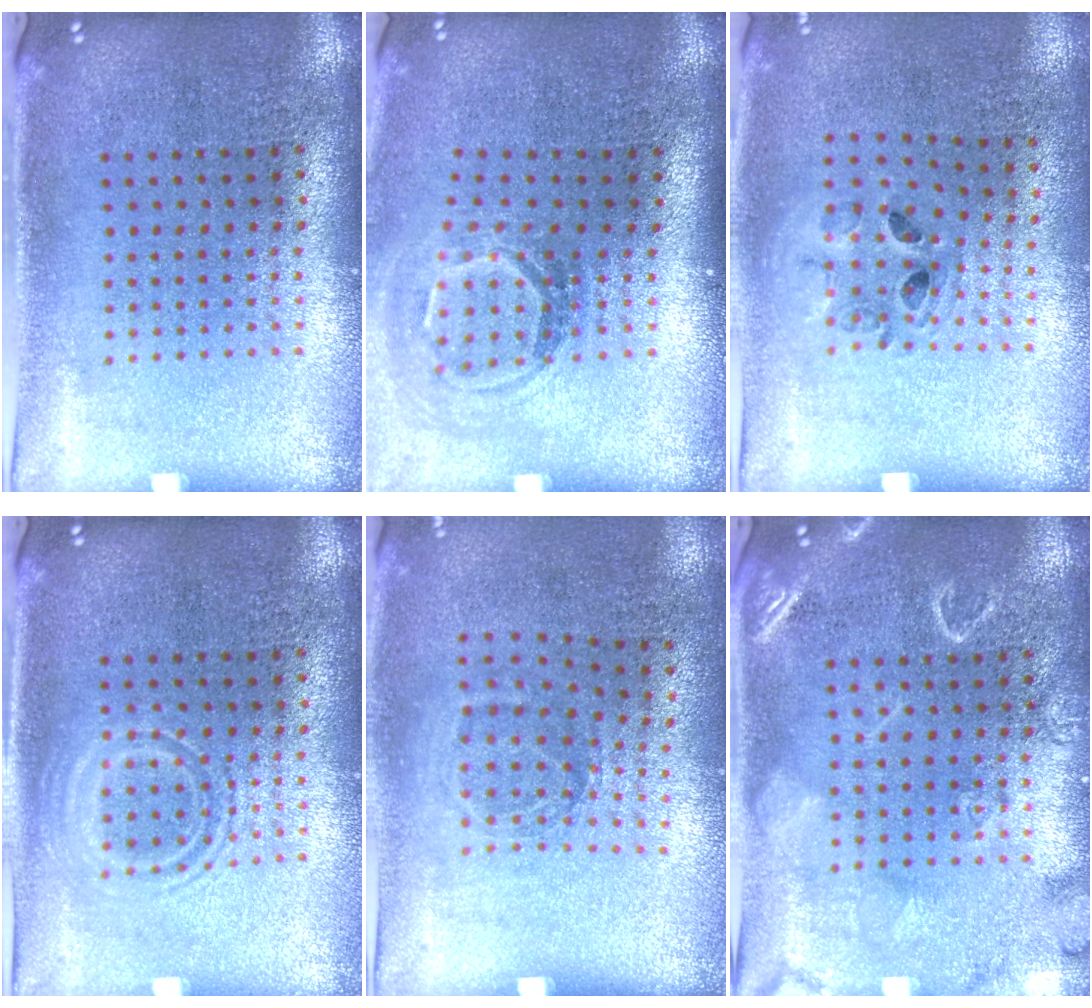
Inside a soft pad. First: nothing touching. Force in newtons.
{"total": 1.9, "press": 1.2, "slide": 1.4}
{"total": 0.9, "press": 0.8, "slide": 0.3}
{"total": 1.0, "press": 1.0, "slide": 0.2}
{"total": 1.1, "press": 0.8, "slide": 0.7}
{"total": 2.9, "press": 2.9, "slide": 0.4}